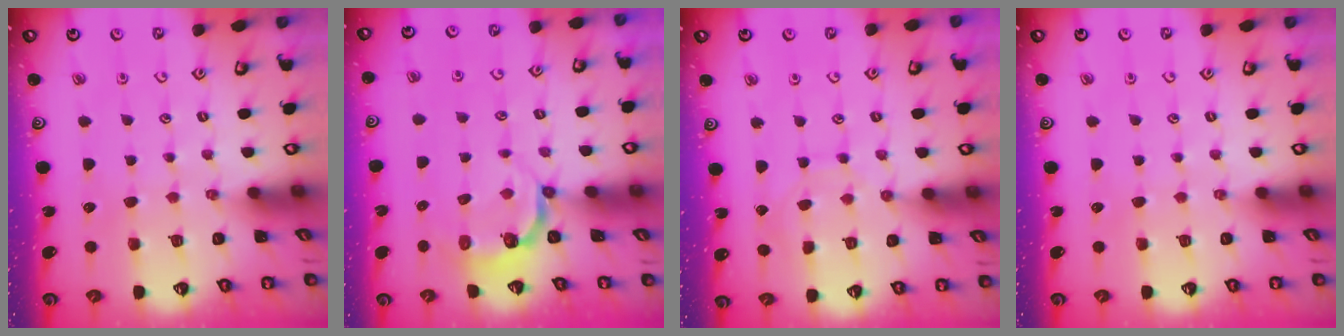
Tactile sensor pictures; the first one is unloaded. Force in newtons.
{"total": 4.8, "press": 3.7, "slide": 3.0}
{"total": 6.4, "press": 6.4, "slide": 0.5}
{"total": 0.0}